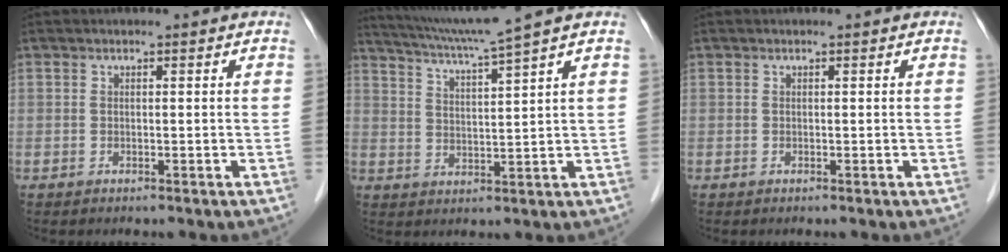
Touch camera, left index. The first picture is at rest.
{"total": 8.0, "force": [6.7, -2.8, 3.2], "torque": [-0.065, -0.010, 0.127]}
{"total": 0.0}